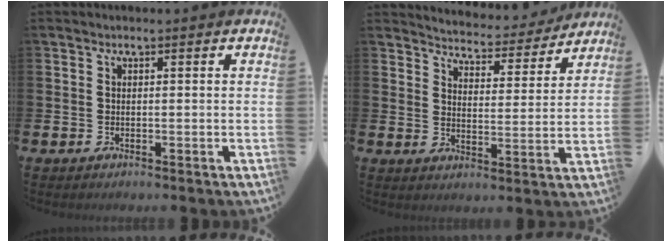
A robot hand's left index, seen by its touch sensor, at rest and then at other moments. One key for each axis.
{"total": 4.7, "fx": 4.7, "fy": 0.8, "fz": 0.1, "tx": -0.022, "ty": -0.040, "tz": 0.077}